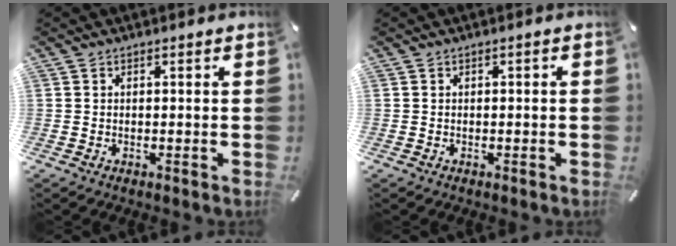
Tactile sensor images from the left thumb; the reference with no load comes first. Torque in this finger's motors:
{"motor_torque": [-0.15, -0.21, -0.11, 0.10, -0.02]}